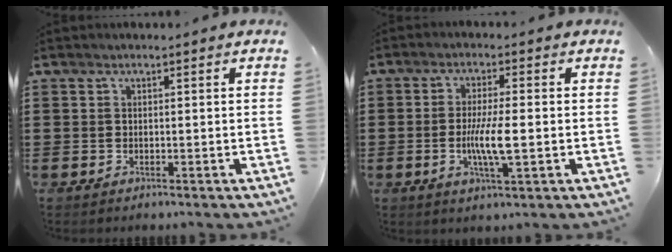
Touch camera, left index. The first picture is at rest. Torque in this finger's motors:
{"motor_torque": [0.32, 0.07, 0.39, 0.09]}